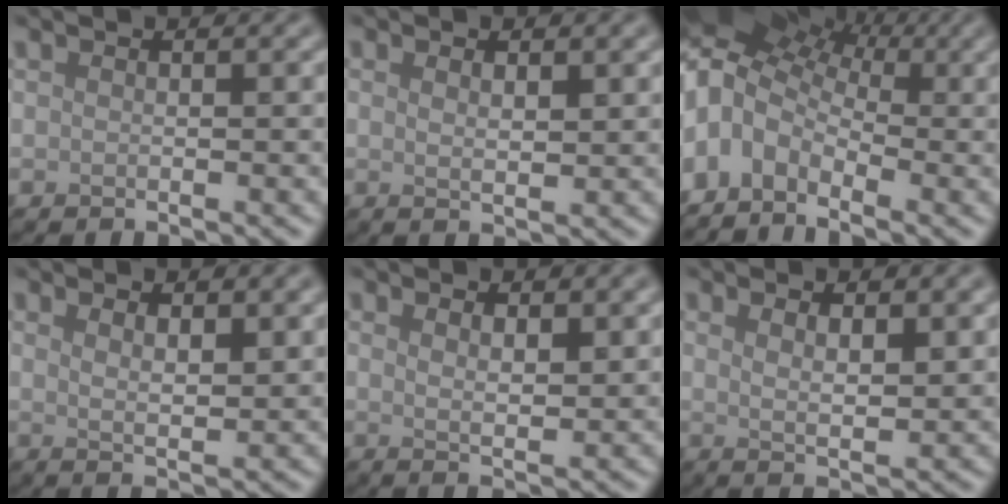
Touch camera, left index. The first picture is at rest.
{"total": 2.0, "force": [0.9, 0.6, 1.6], "torque": [-0.025, -0.002, 0.015]}
{"total": 9.9, "force": [-0.7, 7.3, 6.7], "torque": [-0.129, 0.015, -0.018]}
{"total": 3.1, "force": [1.5, 0.9, 2.6], "torque": [-0.036, -0.005, 0.026]}
{"total": 2.8, "force": [1.3, 0.8, 2.3], "torque": [-0.033, -0.002, 0.020]}
{"total": 3.5, "force": [1.5, 1.0, 3.0], "torque": [-0.046, -0.004, 0.025]}